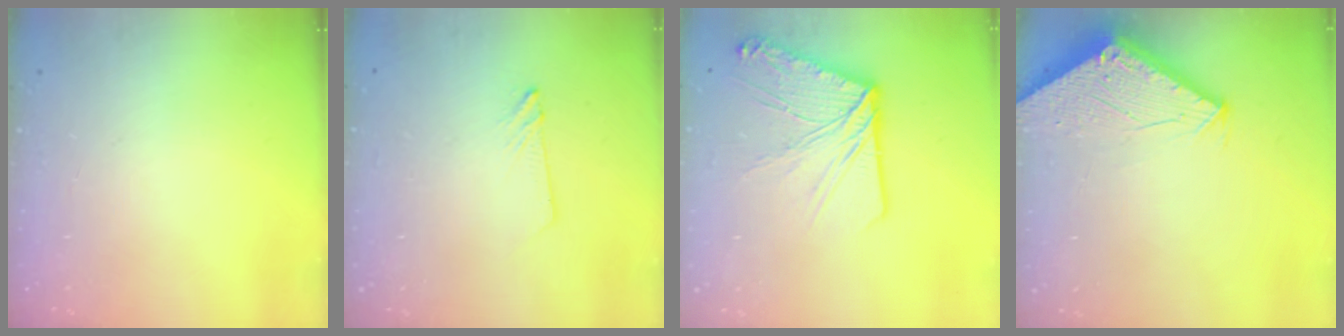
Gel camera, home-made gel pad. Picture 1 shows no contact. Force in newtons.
{"total": 2.4, "press": 2.4, "slide": 0.2}
{"total": 12.8, "press": 12.7, "slide": 1.4}
{"total": 2.8, "press": 2.8, "slide": 0.1}